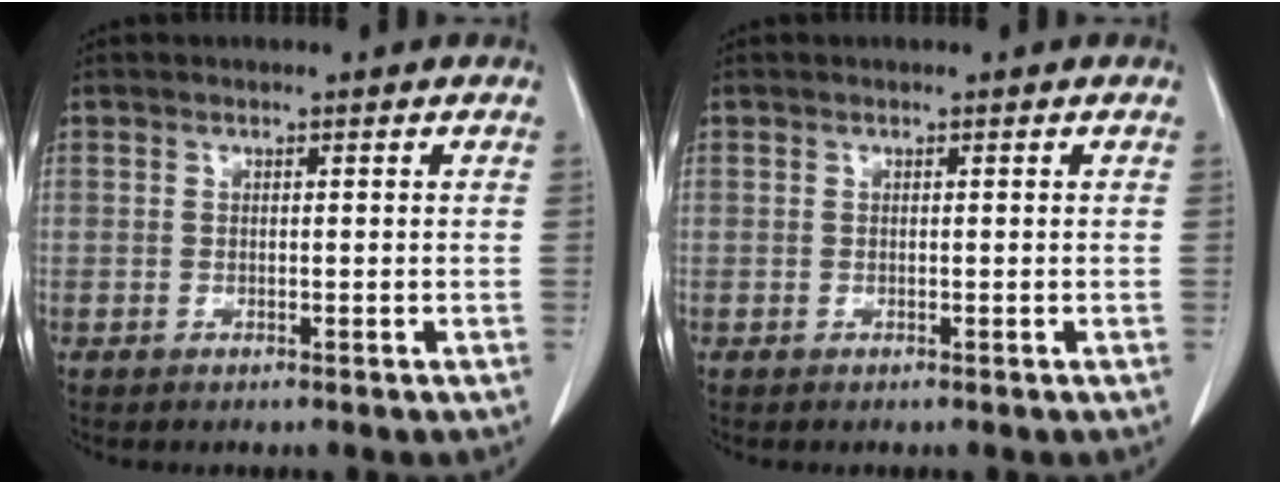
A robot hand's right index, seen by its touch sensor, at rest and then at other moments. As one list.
[{"total": 0.0}]